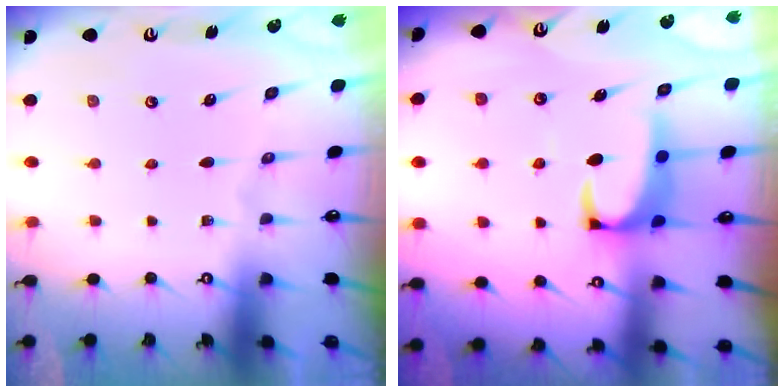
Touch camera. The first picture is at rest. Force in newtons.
{"total": 2.4, "press": 2.2, "slide": 1.0}